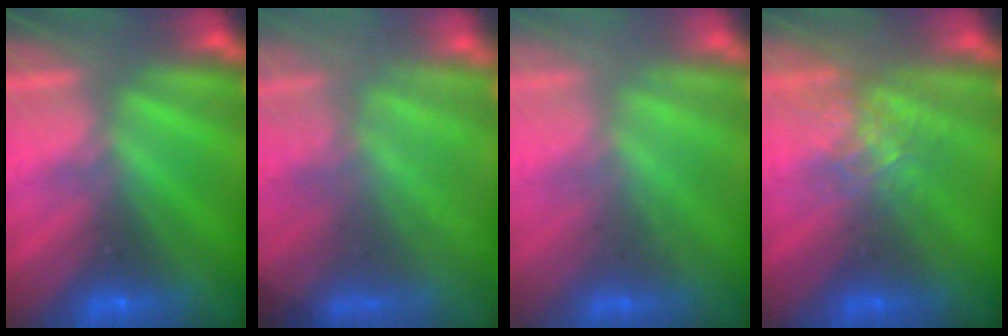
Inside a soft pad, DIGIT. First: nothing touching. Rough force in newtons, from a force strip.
{"total": 7.2}
{"total": 2.1}
{"total": 2.7}